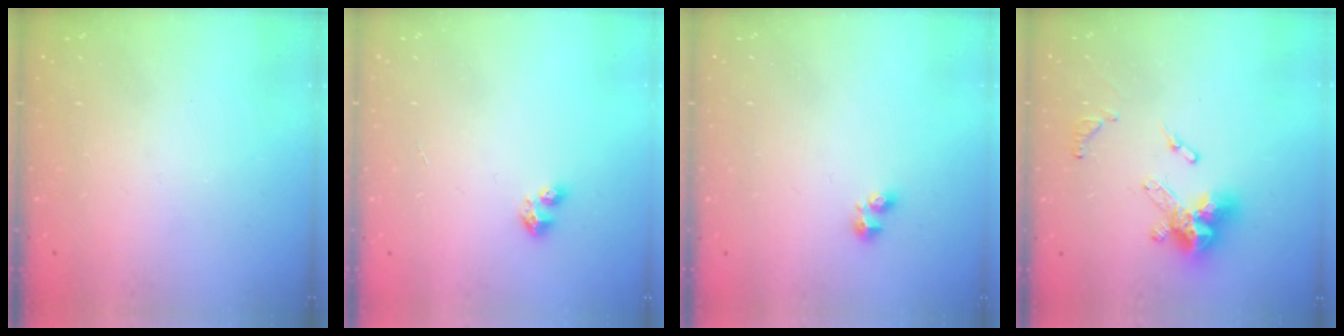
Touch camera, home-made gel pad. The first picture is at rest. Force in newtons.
{"total": 3.0, "press": 2.9, "slide": 0.3}
{"total": 2.2, "press": 2.2, "slide": 0.5}
{"total": 13.5, "press": 13.4, "slide": 1.3}